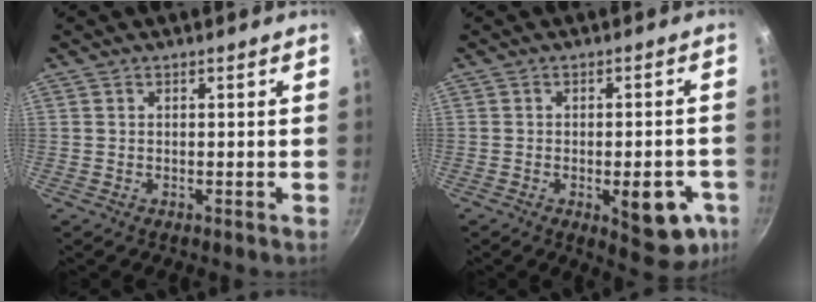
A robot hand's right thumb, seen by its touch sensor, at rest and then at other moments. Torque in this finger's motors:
{"motor_torque": [1.15, 1.25, 1.06, -0.51, 0.30]}